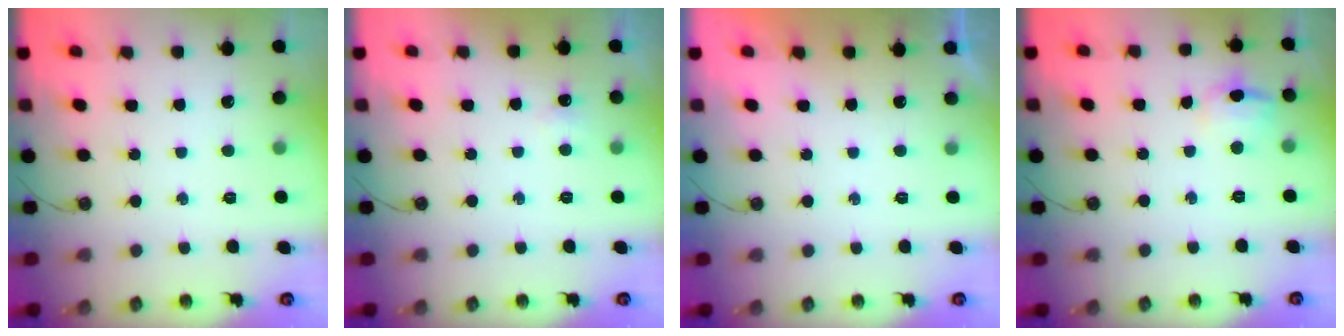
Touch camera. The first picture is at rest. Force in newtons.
{"total": 2.8, "press": 2.7, "slide": 0.6}
{"total": 0.0}
{"total": 7.7, "press": 7.6, "slide": 1.2}